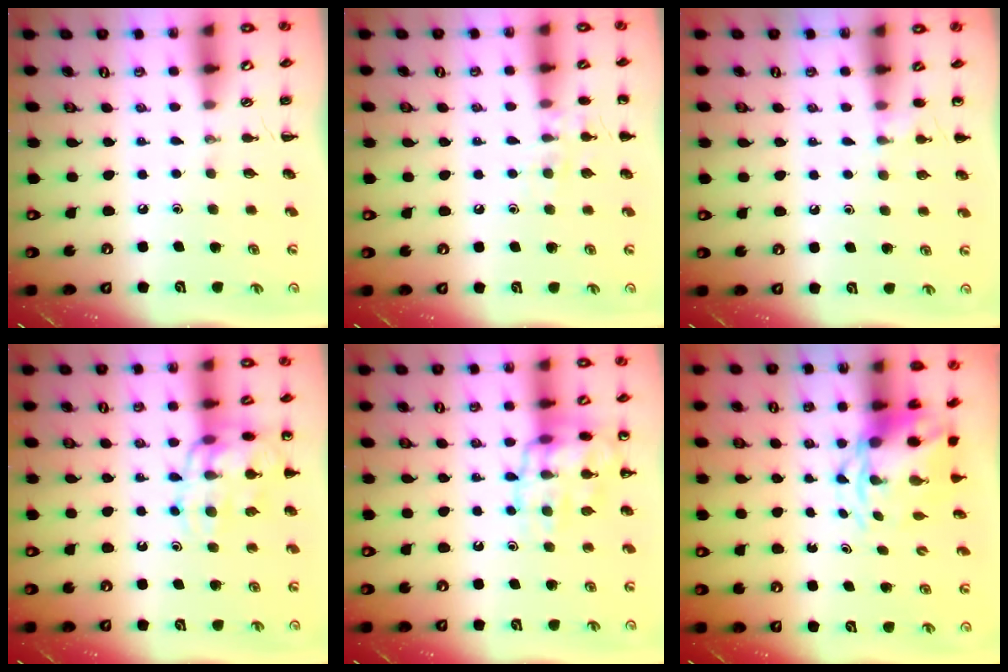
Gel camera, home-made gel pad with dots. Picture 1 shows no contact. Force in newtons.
{"total": 7.5, "press": 7.4, "slide": 1.2}
{"total": 5.3, "press": 5.0, "slide": 1.7}
{"total": 14.9, "press": 14.7, "slide": 2.5}
{"total": 14.6, "press": 14.5, "slide": 1.3}
{"total": 5.8, "press": 5.7, "slide": 1.0}